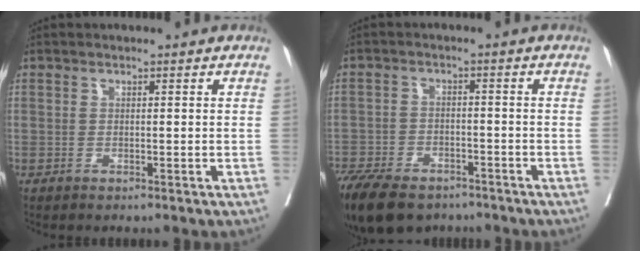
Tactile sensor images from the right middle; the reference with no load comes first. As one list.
[{"total": 15.2, "force": [-11.4, 7.3, 7.0], "torque": [-0.170, -0.015, -0.170]}]